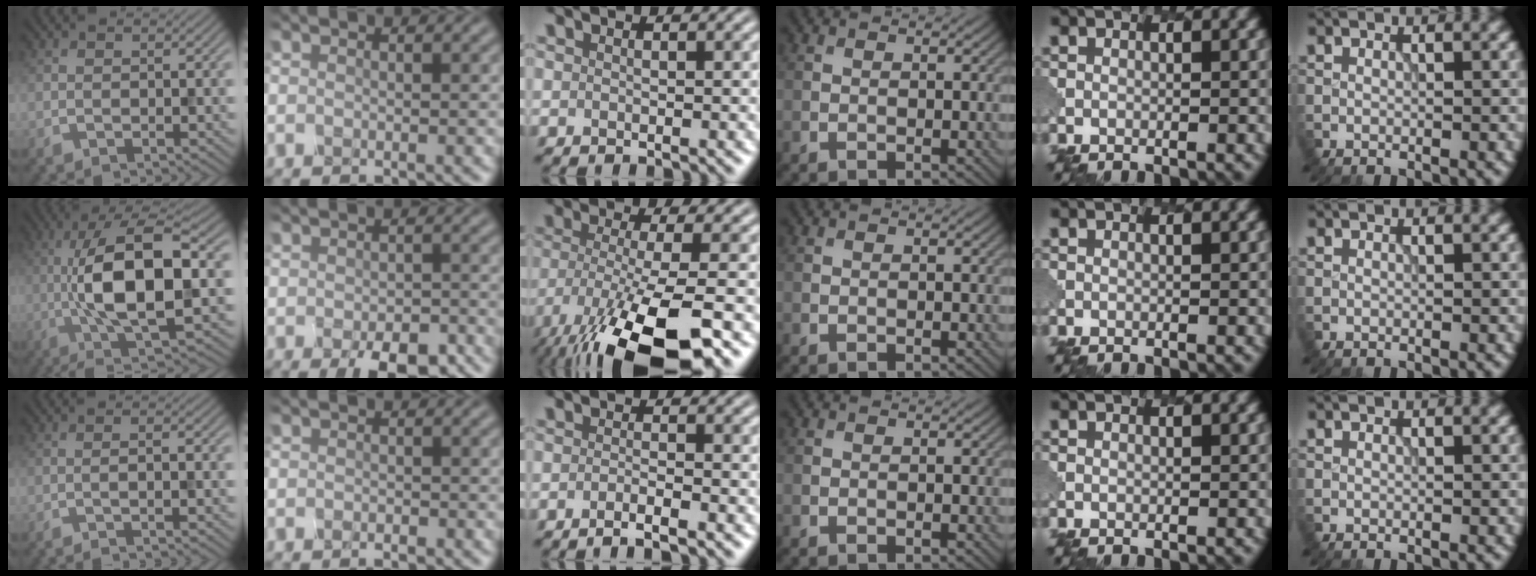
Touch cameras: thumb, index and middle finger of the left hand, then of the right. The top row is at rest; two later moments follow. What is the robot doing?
{"motion": "dispense", "object": "glue stick"}